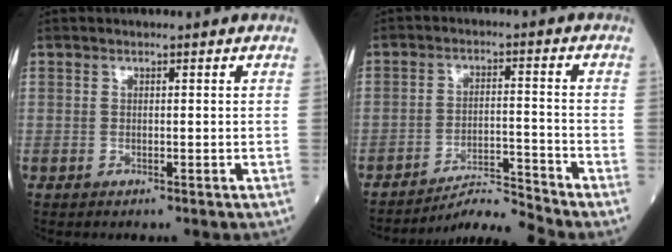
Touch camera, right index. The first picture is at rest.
{"total": 6.7, "force": [-6.0, -2.9, -0.4], "torque": [-0.004, -0.001, -0.106]}